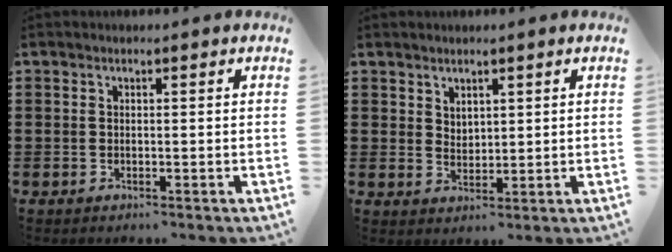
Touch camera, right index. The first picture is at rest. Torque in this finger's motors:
{"motor_torque": [-0.26, 0.37, 0.01, -0.01]}